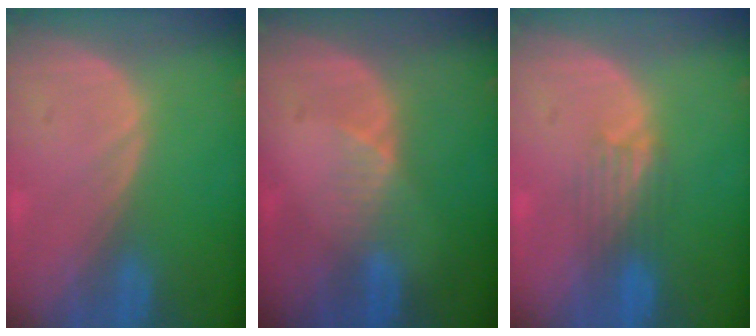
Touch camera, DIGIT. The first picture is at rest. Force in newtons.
{"total": 2.6, "press": 2.2, "slide": 1.4}
{"total": 3.3, "press": 3.2, "slide": 0.8}